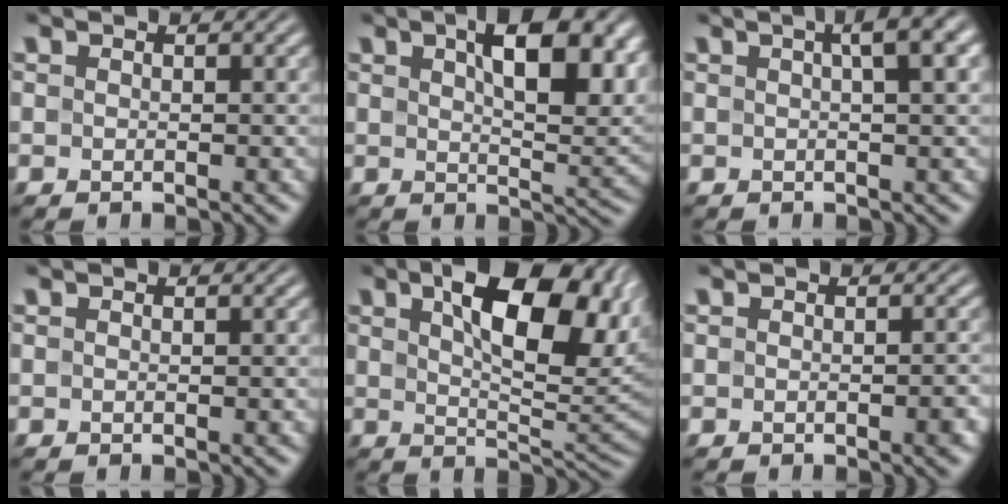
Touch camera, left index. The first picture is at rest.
{"total": 9.6, "force": [3.7, 3.7, 8.0], "torque": [-0.113, 0.003, 0.058]}
{"total": 4.4, "force": [1.5, 1.1, 4.0], "torque": [-0.044, 0.017, 0.013]}
{"total": 0.0}
{"total": 11.5, "force": [3.8, 4.8, 9.7], "torque": [-0.144, 0.006, 0.059]}
{"total": 1.3, "force": [-0.4, 0.4, 1.1], "torque": [-0.014, -0.004, -0.005]}